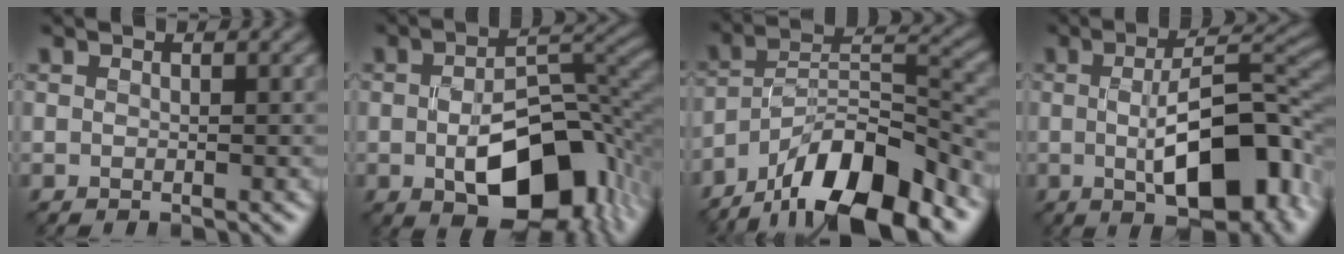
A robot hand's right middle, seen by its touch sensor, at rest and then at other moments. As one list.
[{"total": 11.8, "force": [-3.4, 6.4, 9.2], "torque": [-0.148, -0.018, -0.043]}, {"total": 12.7, "force": [-8.8, 4.2, 8.2], "torque": [-0.132, 0.016, -0.173]}, {"total": 10.6, "force": [-1.9, 3.9, 9.6], "torque": [-0.137, -0.001, -0.027]}]